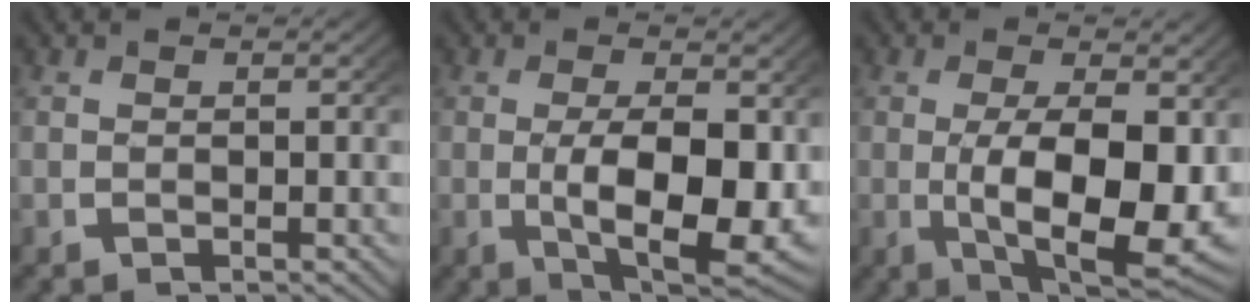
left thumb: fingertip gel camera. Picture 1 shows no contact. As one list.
[{"total": 10.1, "force": [-1.6, 5.4, 8.3], "torque": [-0.155, -0.043, -0.003]}, {"total": 11.6, "force": [-1.3, 6.2, 9.8], "torque": [-0.187, -0.046, 0.005]}]